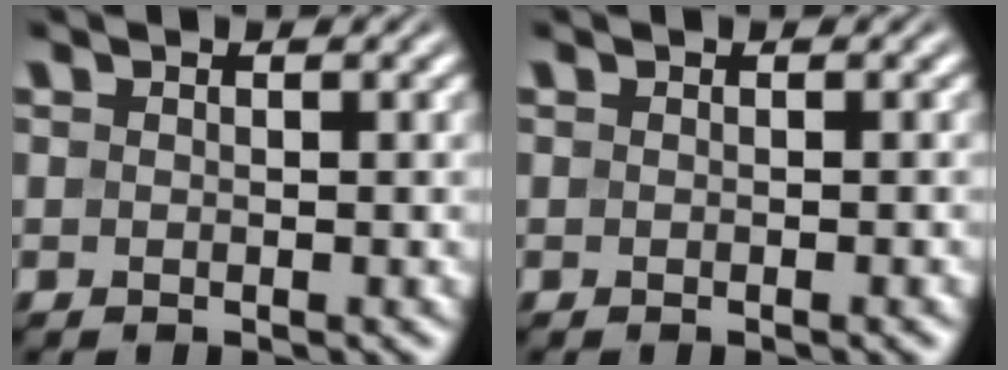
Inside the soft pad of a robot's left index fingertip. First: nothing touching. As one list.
[{"total": 0.8, "force": [-0.3, 0.1, 0.7], "torque": [-0.007, 0.001, -0.005]}]